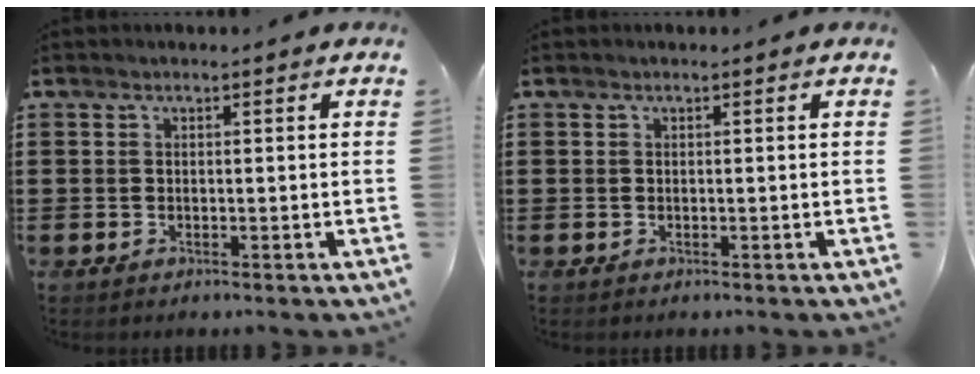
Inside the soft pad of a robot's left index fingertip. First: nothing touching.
{"total": 0.0}